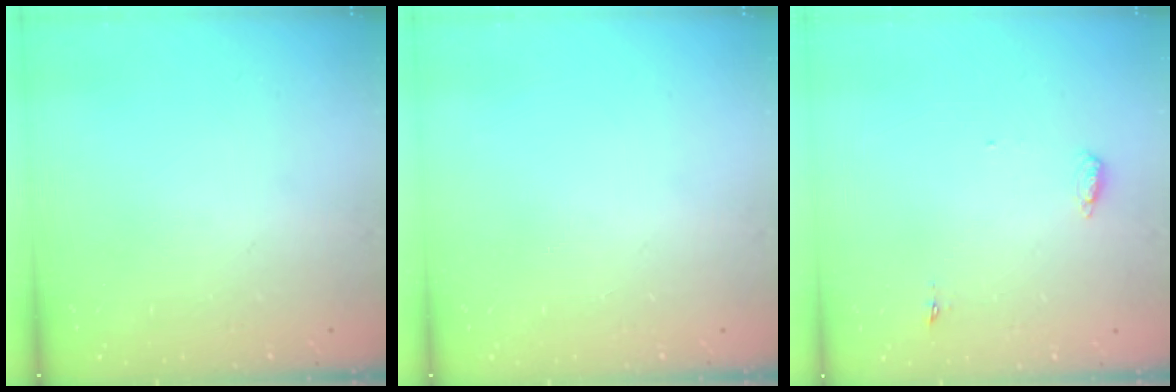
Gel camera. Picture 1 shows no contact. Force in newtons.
{"total": 0.0}
{"total": 4.7, "press": 4.5, "slide": 1.4}